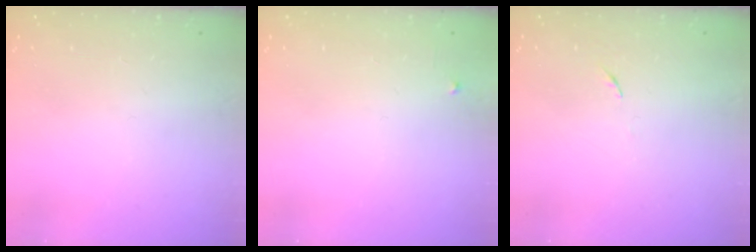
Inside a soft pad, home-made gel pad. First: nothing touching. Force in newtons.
{"total": 2.4, "press": 2.3, "slide": 0.4}
{"total": 3.2, "press": 3.1, "slide": 0.4}